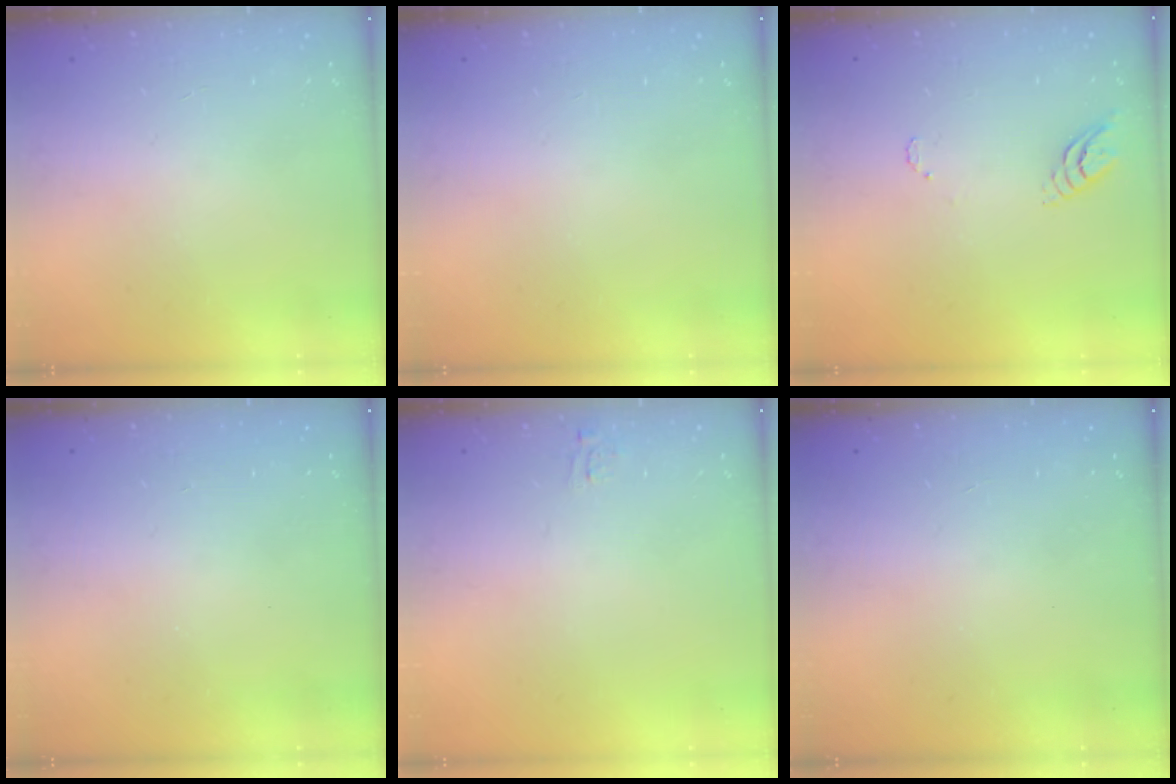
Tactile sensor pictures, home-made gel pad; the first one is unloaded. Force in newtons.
{"total": 0.0}
{"total": 4.8, "press": 4.8, "slide": 0.4}
{"total": 0.0}
{"total": 3.3, "press": 3.3, "slide": 0.4}
{"total": 0.0}